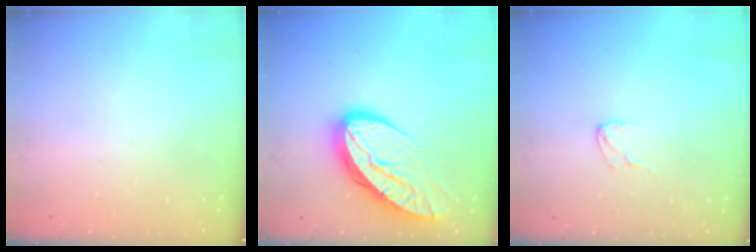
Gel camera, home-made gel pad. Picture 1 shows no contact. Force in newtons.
{"total": 14.7, "press": 14.6, "slide": 1.4}
{"total": 2.5, "press": 2.5, "slide": 0.2}